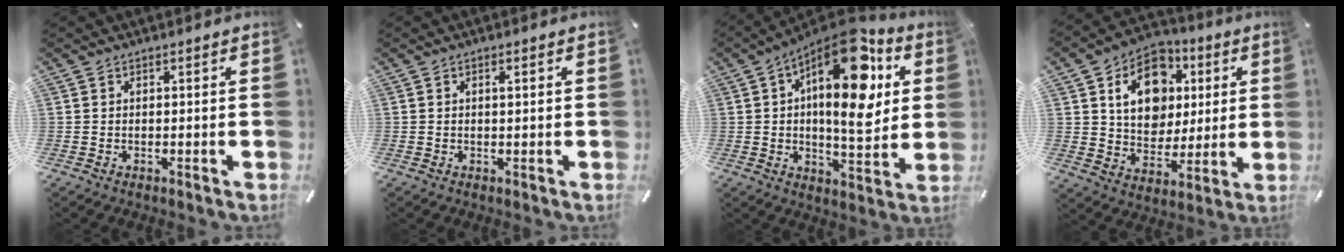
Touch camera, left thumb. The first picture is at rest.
{"total": 1.2, "force": [0.2, 0.3, 1.1], "torque": [-0.020, 0.001, 0.002]}
{"total": 20.6, "force": [8.1, 8.9, 16.8], "torque": [-0.261, -0.047, 0.125]}
{"total": 14.3, "force": [4.3, 11.7, 7.0], "torque": [-0.107, -0.006, 0.083]}